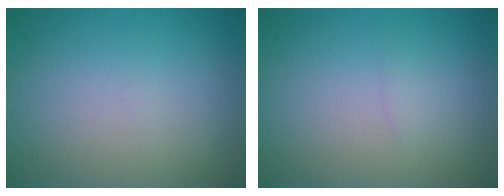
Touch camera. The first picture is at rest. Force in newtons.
{"total": 0.5, "press": 0.5, "slide": 0.0}